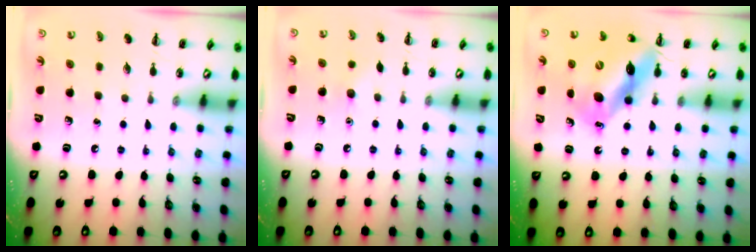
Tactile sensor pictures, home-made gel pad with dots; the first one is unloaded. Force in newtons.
{"total": 4.6, "press": 4.5, "slide": 1.2}
{"total": 13.0, "press": 12.5, "slide": 3.8}